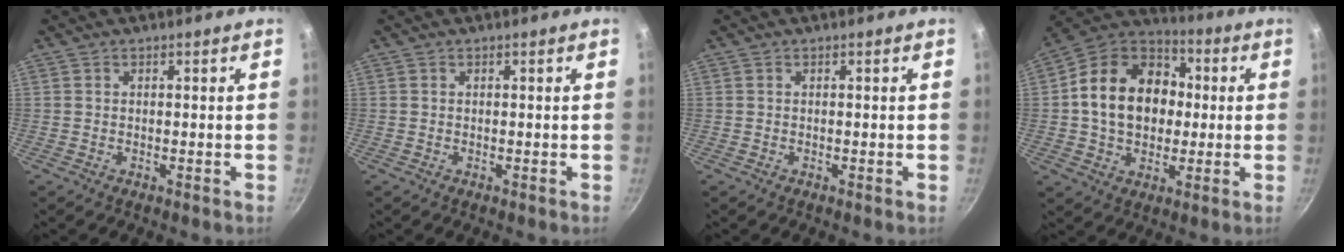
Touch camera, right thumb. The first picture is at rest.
{"total": 0.0}
{"total": 0.0}
{"total": 18.8, "force": [1.4, 14.4, 12.0], "torque": [-0.177, 0.030, 0.013]}